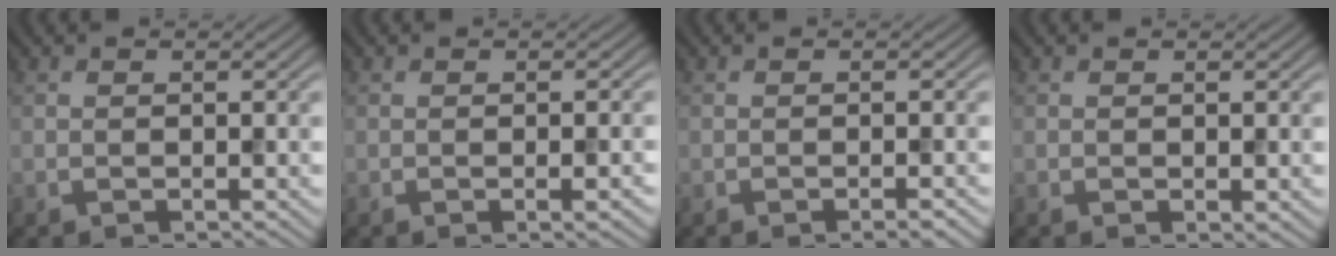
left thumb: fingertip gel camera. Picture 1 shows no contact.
{"total": 1.7, "force": [-0.4, 0.3, 1.7], "torque": [-0.024, 0.000, -0.008]}
{"total": 1.3, "force": [-0.8, 0.1, 1.1], "torque": [-0.012, 0.002, -0.015]}
{"total": 0.5, "force": [0.1, 0.3, 0.4], "torque": [-0.003, -0.002, 0.000]}